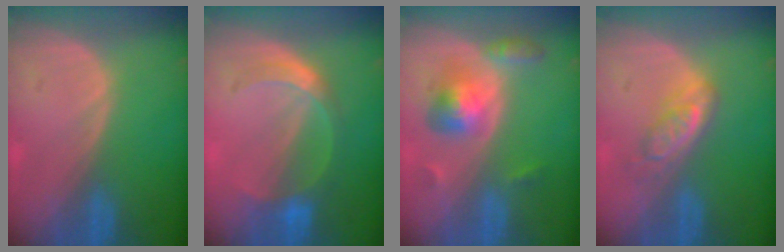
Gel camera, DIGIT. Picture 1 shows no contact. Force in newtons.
{"total": 5.7, "press": 5.4, "slide": 1.8}
{"total": 5.6, "press": 5.6, "slide": 0.2}
{"total": 4.9, "press": 4.6, "slide": 1.7}